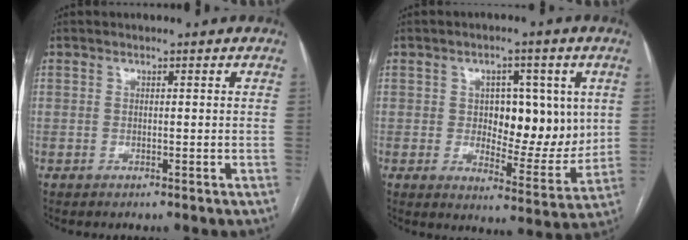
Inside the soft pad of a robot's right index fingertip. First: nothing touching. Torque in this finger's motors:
{"motor_torque": [0.86, 0.59, 0.25, 0.04]}